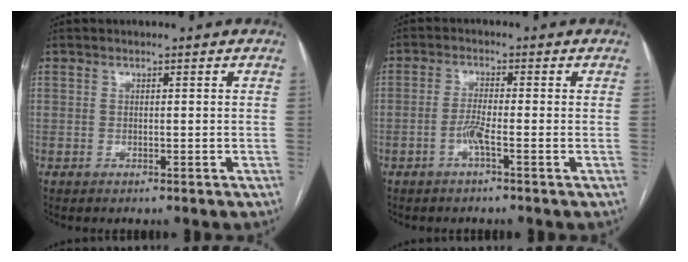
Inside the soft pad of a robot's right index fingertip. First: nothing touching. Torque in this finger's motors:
{"motor_torque": [-0.01, 0.10, -0.05, 0.00]}